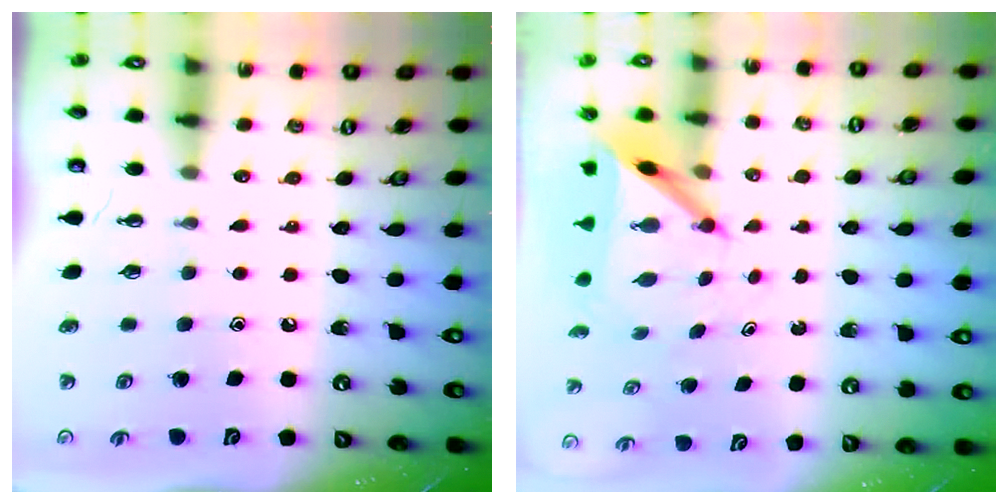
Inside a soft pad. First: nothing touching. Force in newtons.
{"total": 6.4, "press": 6.4, "slide": 0.6}